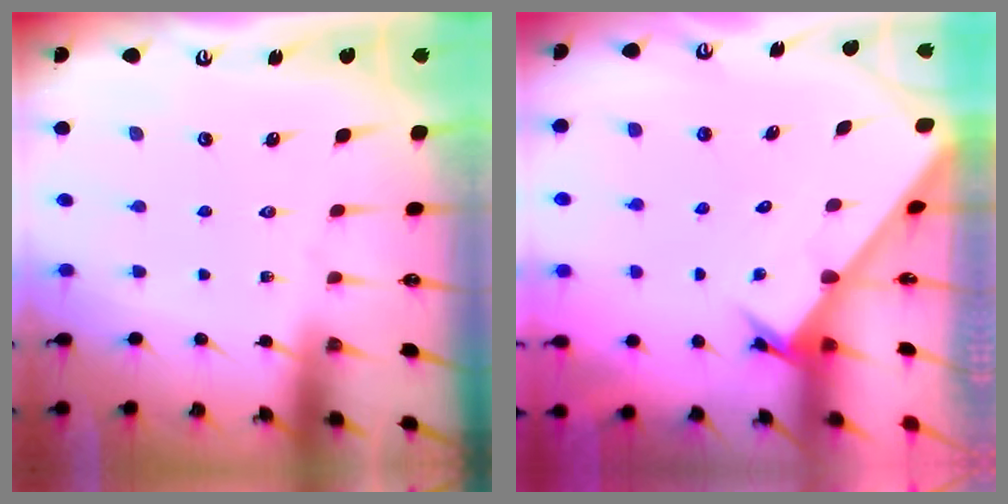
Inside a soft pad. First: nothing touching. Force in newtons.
{"total": 2.7, "press": 2.7, "slide": 0.3}